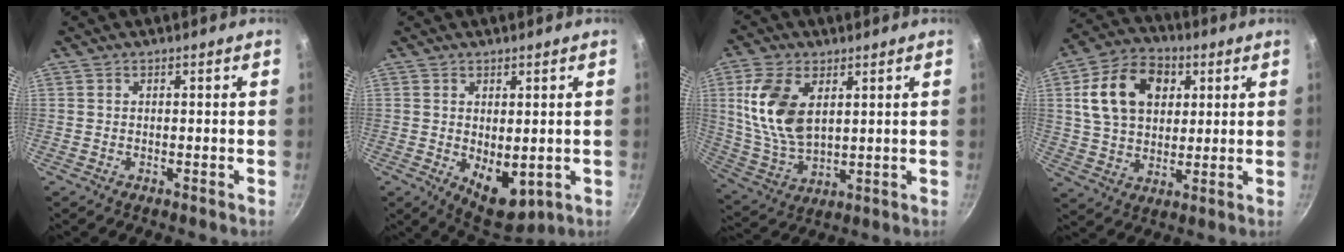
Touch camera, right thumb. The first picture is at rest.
{"total": 7.5, "force": [-0.3, 4.2, 6.2], "torque": [-0.068, -0.018, 0.013]}
{"total": 13.7, "force": [3.9, 7.9, 10.5], "torque": [-0.198, -0.018, 0.087]}
{"total": 15.7, "force": [4.5, 11.2, 9.9], "torque": [-0.152, 0.005, 0.070]}